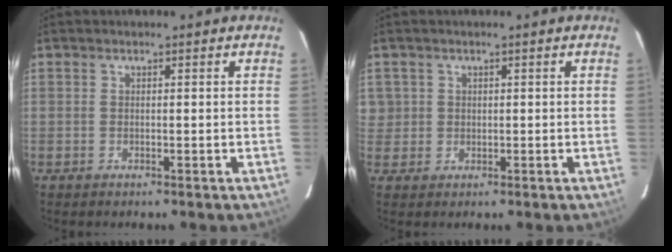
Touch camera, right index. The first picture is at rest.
{"total": 2.4, "force": [0.7, 2.3, -0.2], "torque": [0.019, 0.005, 0.009]}